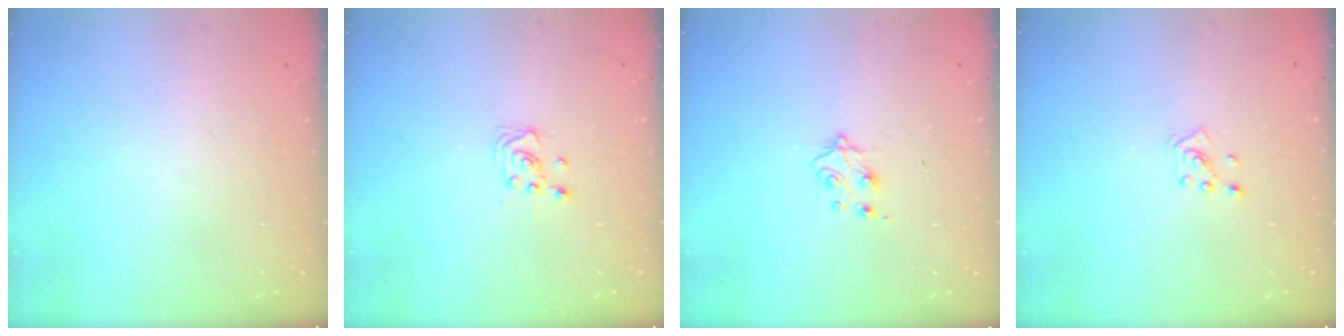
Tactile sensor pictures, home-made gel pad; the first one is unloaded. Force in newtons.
{"total": 2.2, "press": 2.2, "slide": 0.3}
{"total": 4.1, "press": 4.0, "slide": 0.6}
{"total": 2.1, "press": 2.0, "slide": 0.3}